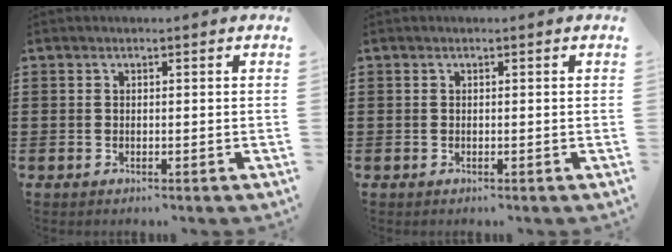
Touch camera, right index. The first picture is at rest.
{"total": 0.0}